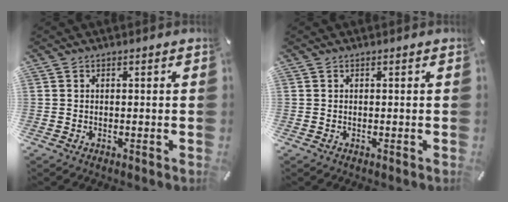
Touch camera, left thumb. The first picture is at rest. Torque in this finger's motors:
{"motor_torque": [0.00, 0.00, -0.02, 0.02, 0.00]}